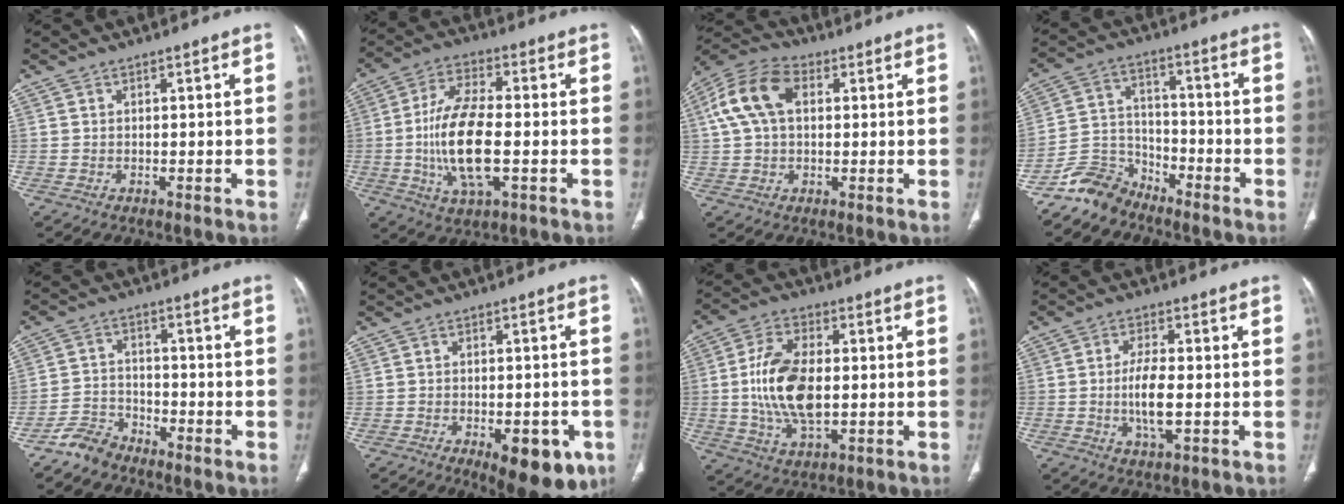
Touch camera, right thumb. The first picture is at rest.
{"total": 14.7, "force": [-2.1, 5.8, 13.4], "torque": [-0.269, 0.007, -0.040]}
{"total": 12.1, "force": [2.8, 7.8, 8.8], "torque": [-0.177, 0.030, 0.045]}
{"total": 8.0, "force": [-6.9, 3.9, 1.0], "torque": [-0.006, 0.059, -0.143]}
{"total": 4.9, "force": [-4.3, 2.2, 0.8], "torque": [-0.012, 0.024, -0.089]}
{"total": 12.0, "force": [-5.4, 5.3, 9.3], "torque": [-0.098, 0.007, -0.063]}
{"total": 13.8, "force": [-0.2, 7.4, 11.7], "torque": [-0.227, 0.002, -0.001]}
{"total": 7.0, "force": [-1.0, 2.4, 6.4], "torque": [-0.131, -0.004, -0.020]}